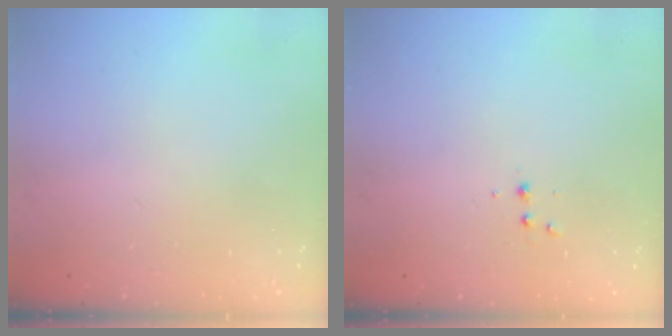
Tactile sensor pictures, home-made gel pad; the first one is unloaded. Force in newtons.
{"total": 2.9, "press": 2.7, "slide": 1.1}